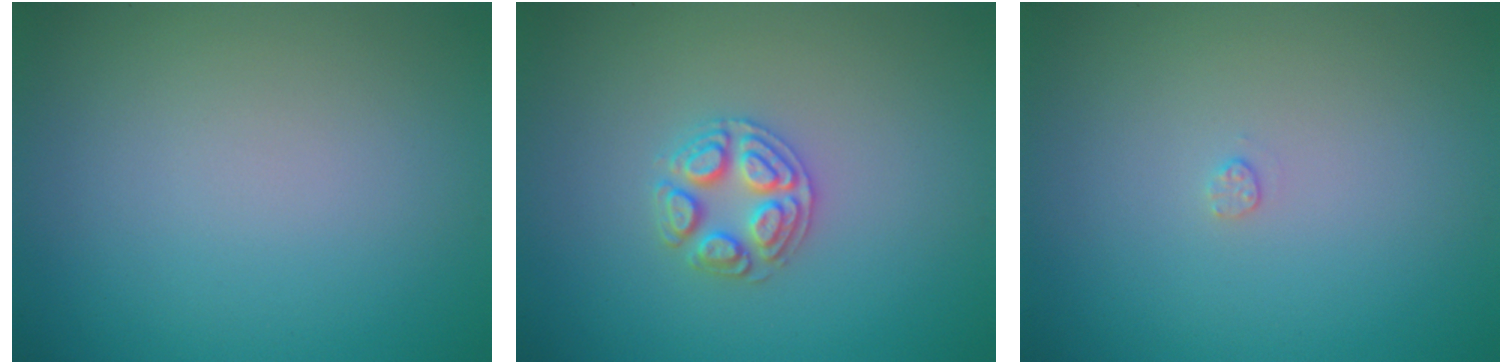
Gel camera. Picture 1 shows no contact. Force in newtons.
{"total": 2.5, "press": 2.5, "slide": 0.4}
{"total": 0.5, "press": 0.5, "slide": 0.2}